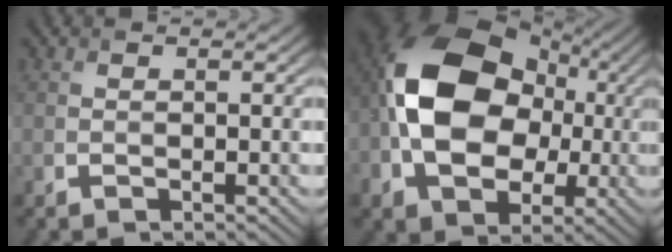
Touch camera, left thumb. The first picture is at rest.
{"total": 17.7, "force": [-0.1, 13.0, 12.0], "torque": [-0.223, 0.011, -0.010]}